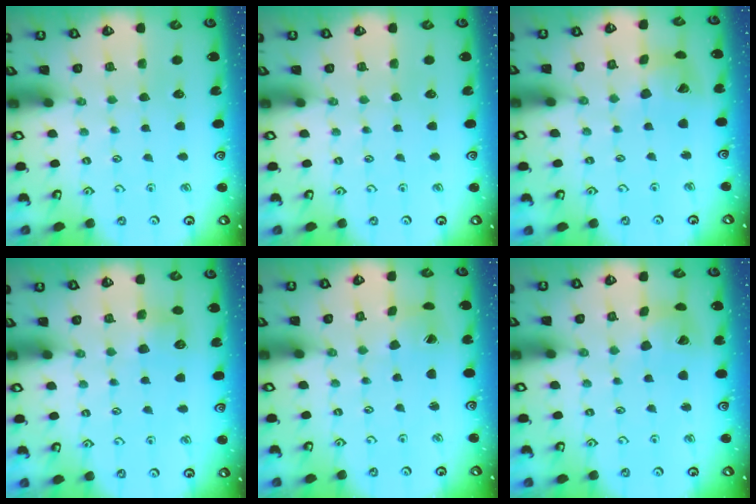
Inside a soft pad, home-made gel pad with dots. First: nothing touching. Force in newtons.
{"total": 0.0}
{"total": 11.1, "press": 11.0, "slide": 1.4}
{"total": 5.0, "press": 5.0, "slide": 0.8}
{"total": 2.5, "press": 2.4, "slide": 0.4}
{"total": 8.6, "press": 8.5, "slide": 1.2}